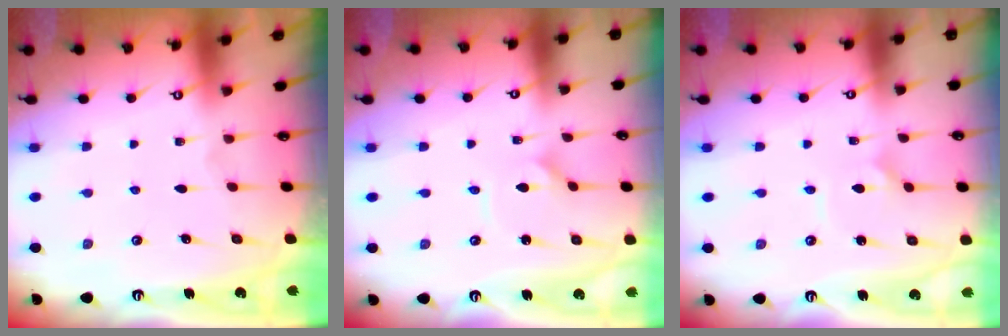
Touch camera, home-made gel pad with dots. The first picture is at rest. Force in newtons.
{"total": 1.6, "press": 1.6, "slide": 0.1}
{"total": 1.8, "press": 1.7, "slide": 0.5}